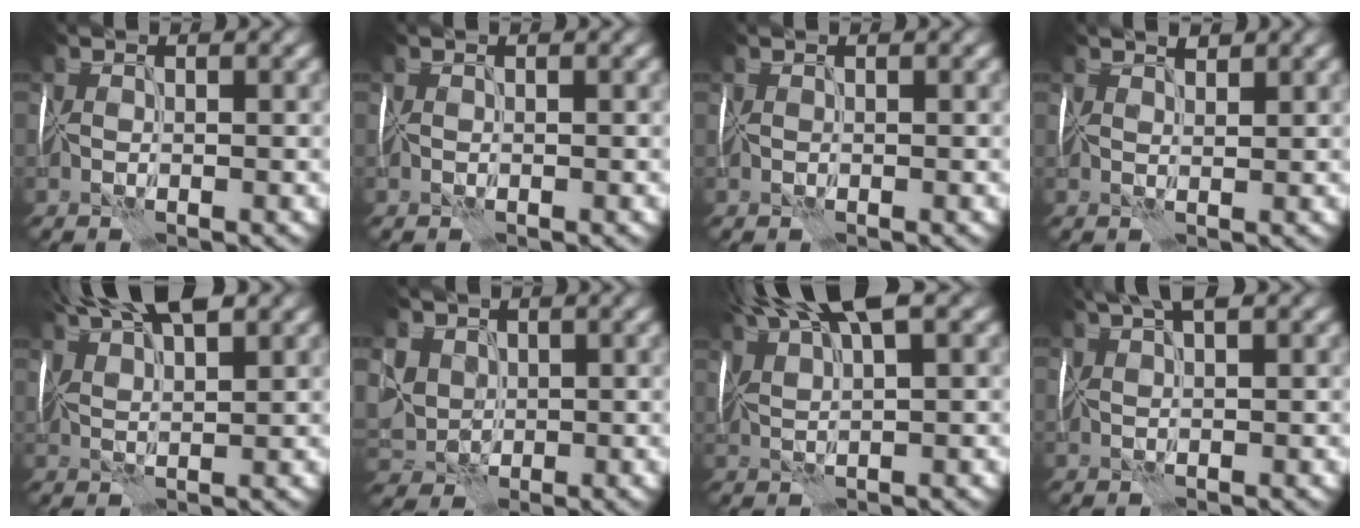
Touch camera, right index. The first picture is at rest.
{"total": 0.0}
{"total": 0.8, "force": [0.4, 0.3, 0.6], "torque": [-0.008, 0.004, 0.004]}
{"total": 2.2, "force": [1.7, 0.9, 1.0], "torque": [-0.004, 0.013, 0.020]}
{"total": 9.2, "force": [6.1, 3.0, 6.2], "torque": [-0.100, 0.029, 0.083]}
{"total": 3.6, "force": [1.0, 3.5, 0.4], "torque": [-0.035, 0.011, 0.019]}
{"total": 9.6, "force": [5.7, 2.9, 7.2], "torque": [-0.128, 0.031, 0.088]}
{"total": 4.3, "force": [2.9, 1.1, 2.9], "torque": [-0.044, 0.023, 0.041]}